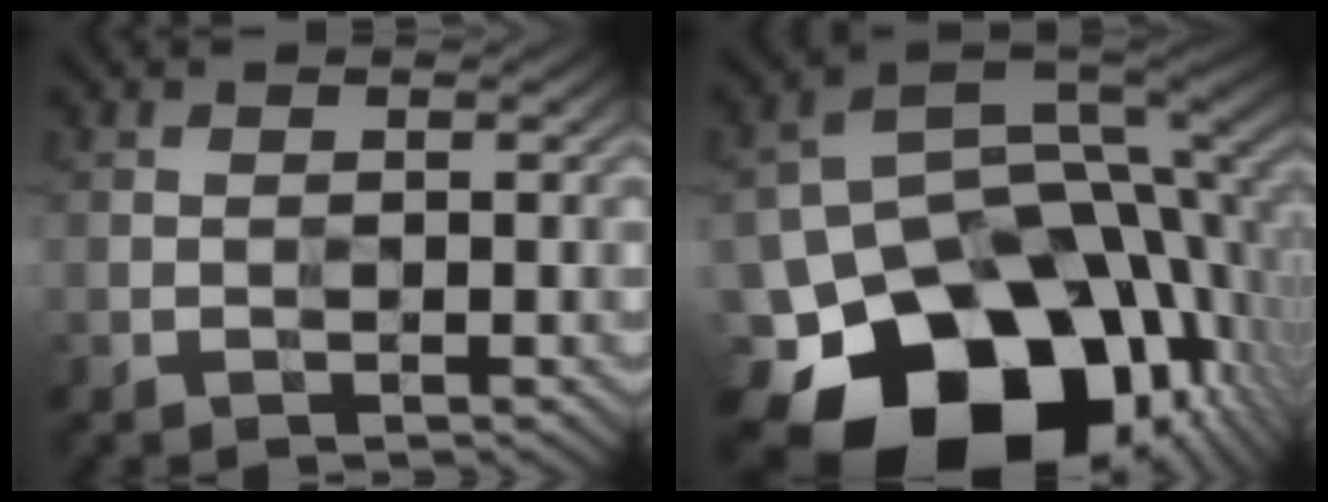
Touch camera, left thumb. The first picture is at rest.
{"total": 19.2, "force": [-8.3, 13.6, 10.7], "torque": [-0.224, -0.045, -0.117]}